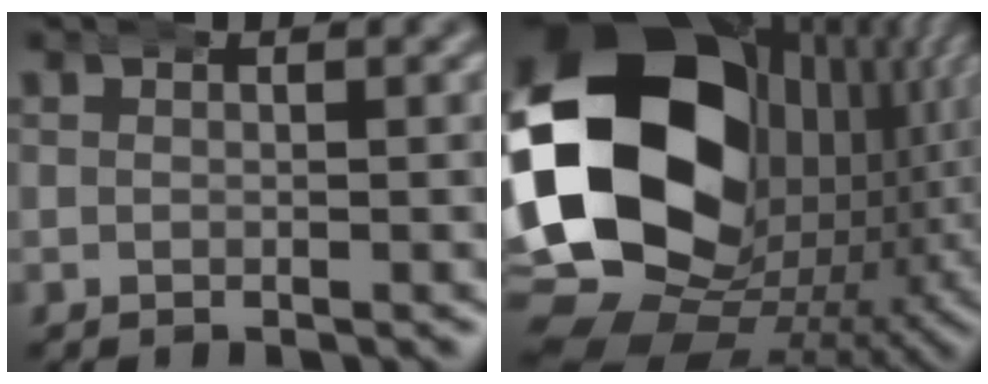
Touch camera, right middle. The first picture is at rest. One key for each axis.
{"total": 33.2, "fx": 0.7, "fy": 23.0, "fz": 23.9, "tx": -0.400, "ty": -0.065, "tz": 0.032}